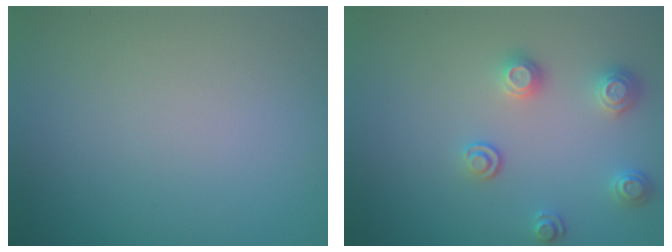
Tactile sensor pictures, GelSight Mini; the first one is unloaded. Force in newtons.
{"total": 2.3, "press": 2.3, "slide": 0.6}